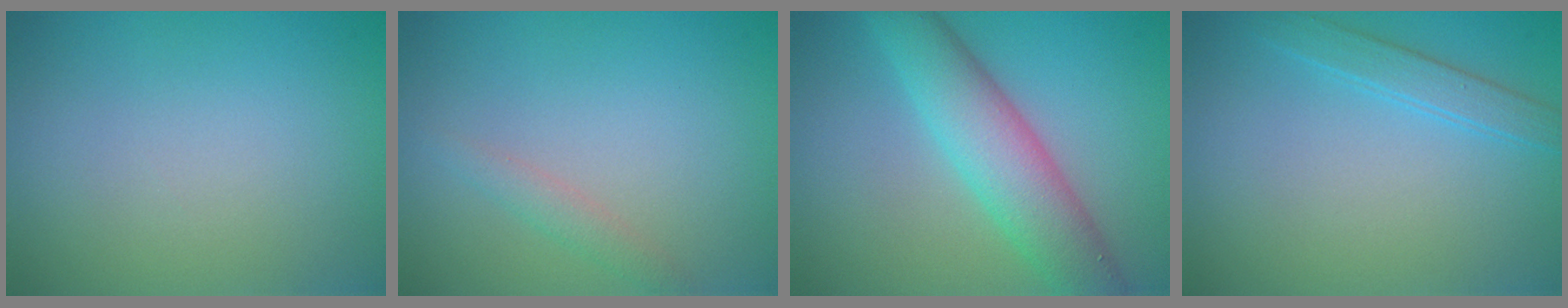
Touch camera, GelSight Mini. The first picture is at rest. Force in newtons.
{"total": 1.3, "press": 1.3, "slide": 0.1}
{"total": 6.0, "press": 6.0, "slide": 0.1}
{"total": 2.0, "press": 2.0, "slide": 0.1}